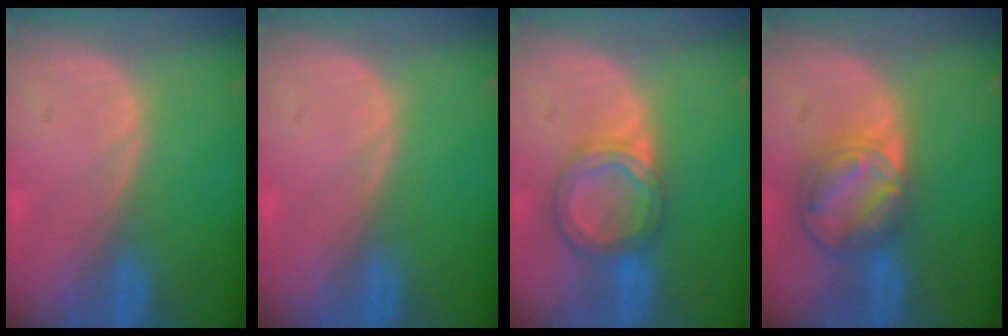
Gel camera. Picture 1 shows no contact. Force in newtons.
{"total": 0.0}
{"total": 6.2, "press": 5.8, "slide": 2.4}
{"total": 8.5, "press": 7.2, "slide": 4.6}